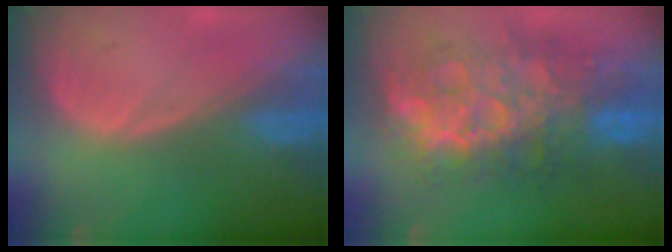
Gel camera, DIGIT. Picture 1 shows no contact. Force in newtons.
{"total": 12.1, "press": 12.0, "slide": 1.2}